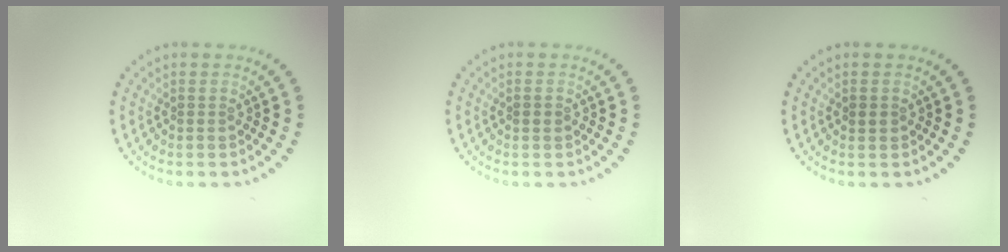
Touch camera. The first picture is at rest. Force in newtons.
{"total": 0.9, "press": 0.9, "slide": 0.1}
{"total": 0.8, "press": 0.7, "slide": 0.4}